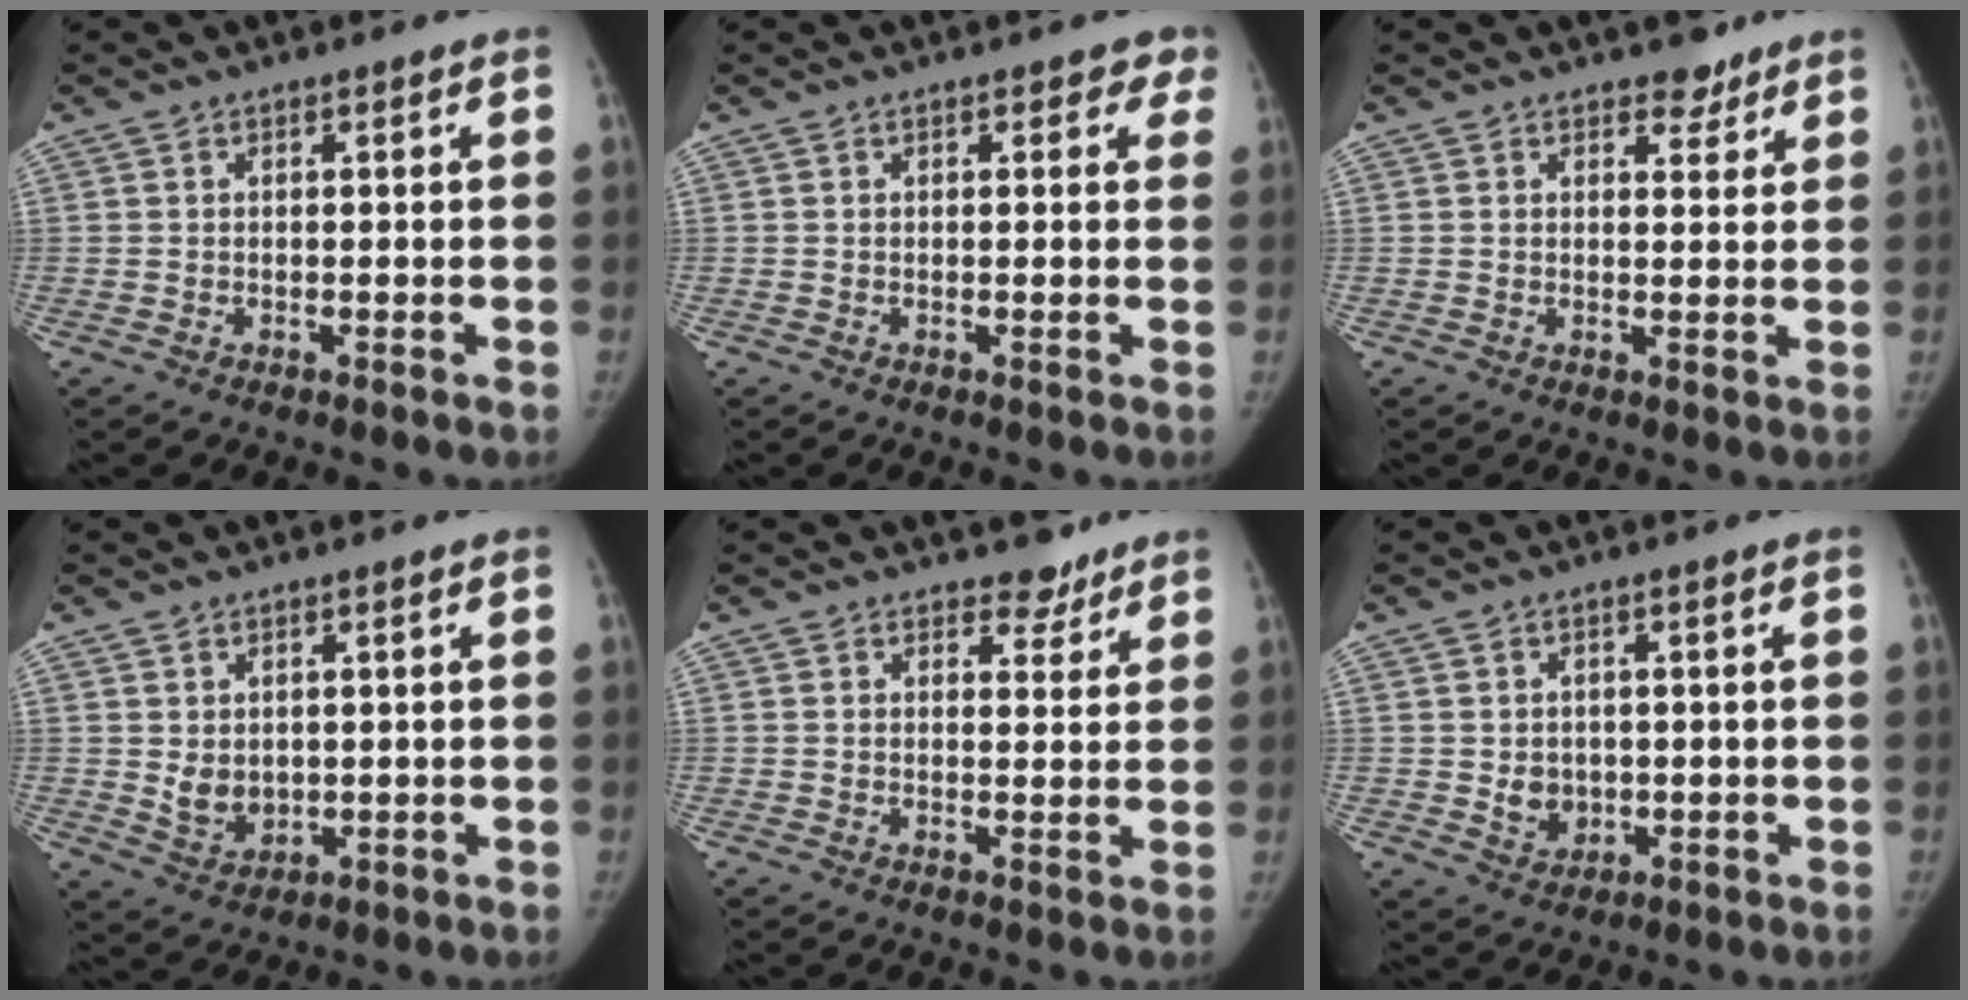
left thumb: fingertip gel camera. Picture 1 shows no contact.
{"total": 2.6, "force": [1.6, 1.8, 0.8], "torque": [0.029, -0.004, 0.003]}
{"total": 3.1, "force": [2.4, 1.8, 0.6], "torque": [0.015, -0.014, 0.030]}
{"total": 4.8, "force": [0.5, 3.9, 2.8], "torque": [-0.032, -0.013, 0.025]}
{"total": 3.6, "force": [2.9, 2.1, 0.5], "torque": [0.020, -0.019, 0.037]}
{"total": 4.3, "force": [-0.1, 3.7, 2.3], "torque": [-0.019, -0.002, 0.010]}